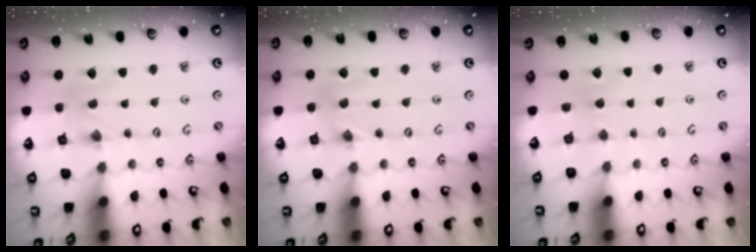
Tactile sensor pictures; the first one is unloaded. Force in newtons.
{"total": 0.8, "press": 0.8, "slide": 0.2}
{"total": 2.1, "press": 2.1, "slide": 0.3}